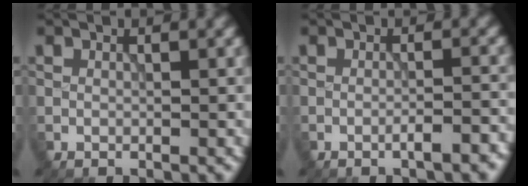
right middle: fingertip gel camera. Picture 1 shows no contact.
{"total": 2.9, "force": [-1.6, 0.8, 2.3], "torque": [-0.028, 0.007, -0.027]}